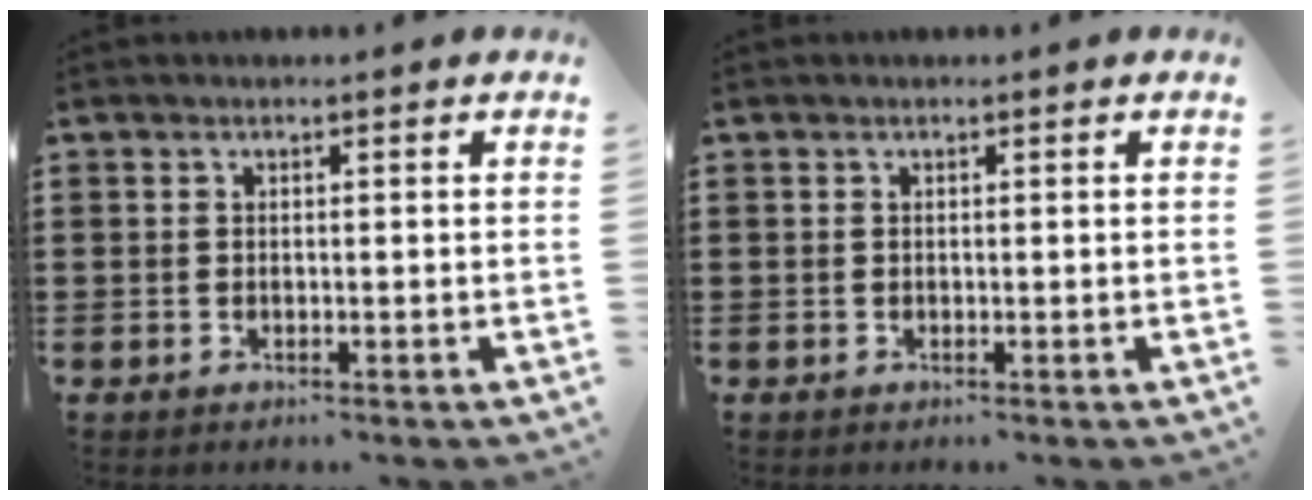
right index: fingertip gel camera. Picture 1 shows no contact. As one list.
[{"total": 0.0}]